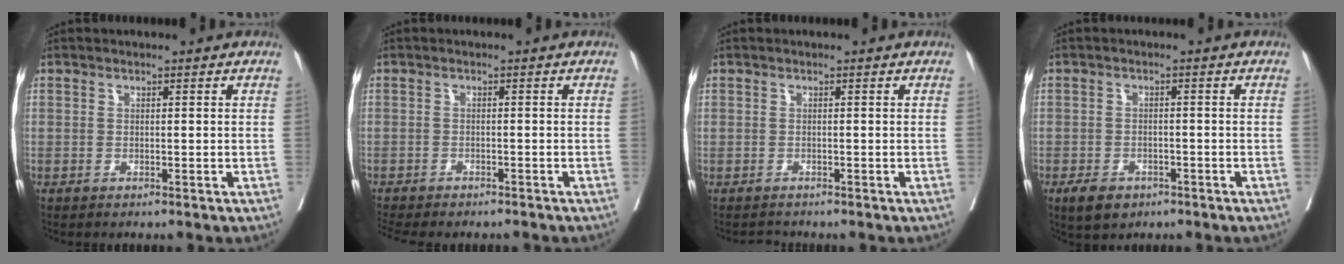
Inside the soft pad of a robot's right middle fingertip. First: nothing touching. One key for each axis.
{"total": 8.5, "fx": -7.8, "fy": 1.6, "fz": 3.1, "tx": -0.045, "ty": -0.006, "tz": -0.106}
{"total": 0.9, "fx": -0.7, "fy": 0.4, "fz": -0.4, "tx": -0.003, "ty": -0.003, "tz": -0.014}
{"total": 4.3, "fx": -2.8, "fy": 2.6, "fz": 2.0, "tx": -0.035, "ty": -0.001, "tz": -0.039}